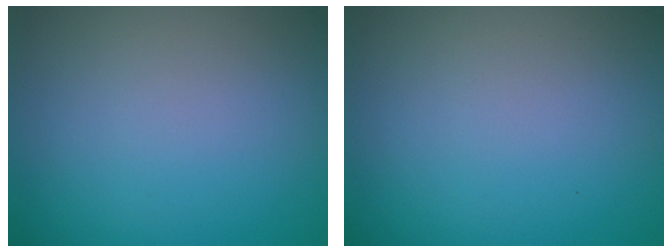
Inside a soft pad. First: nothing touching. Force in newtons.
{"total": 0.0}